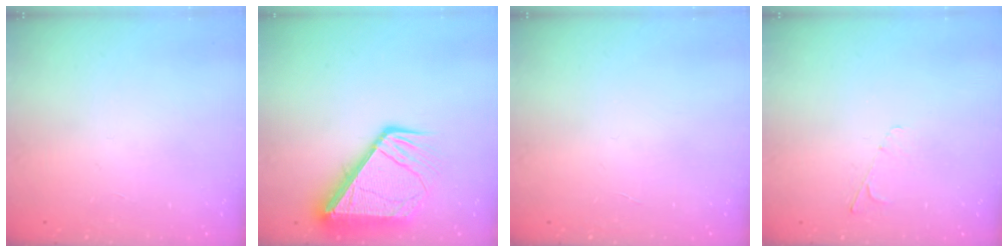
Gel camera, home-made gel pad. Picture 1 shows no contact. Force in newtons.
{"total": 13.2, "press": 13.1, "slide": 1.7}
{"total": 0.0}
{"total": 4.0, "press": 4.0, "slide": 0.5}